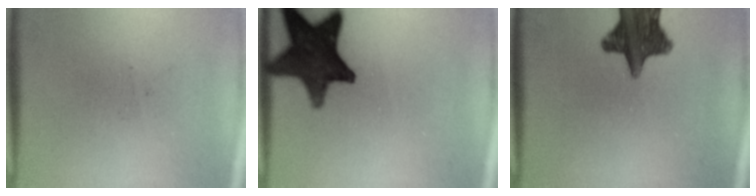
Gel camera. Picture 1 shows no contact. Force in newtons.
{"total": 15.4}
{"total": 12.0}